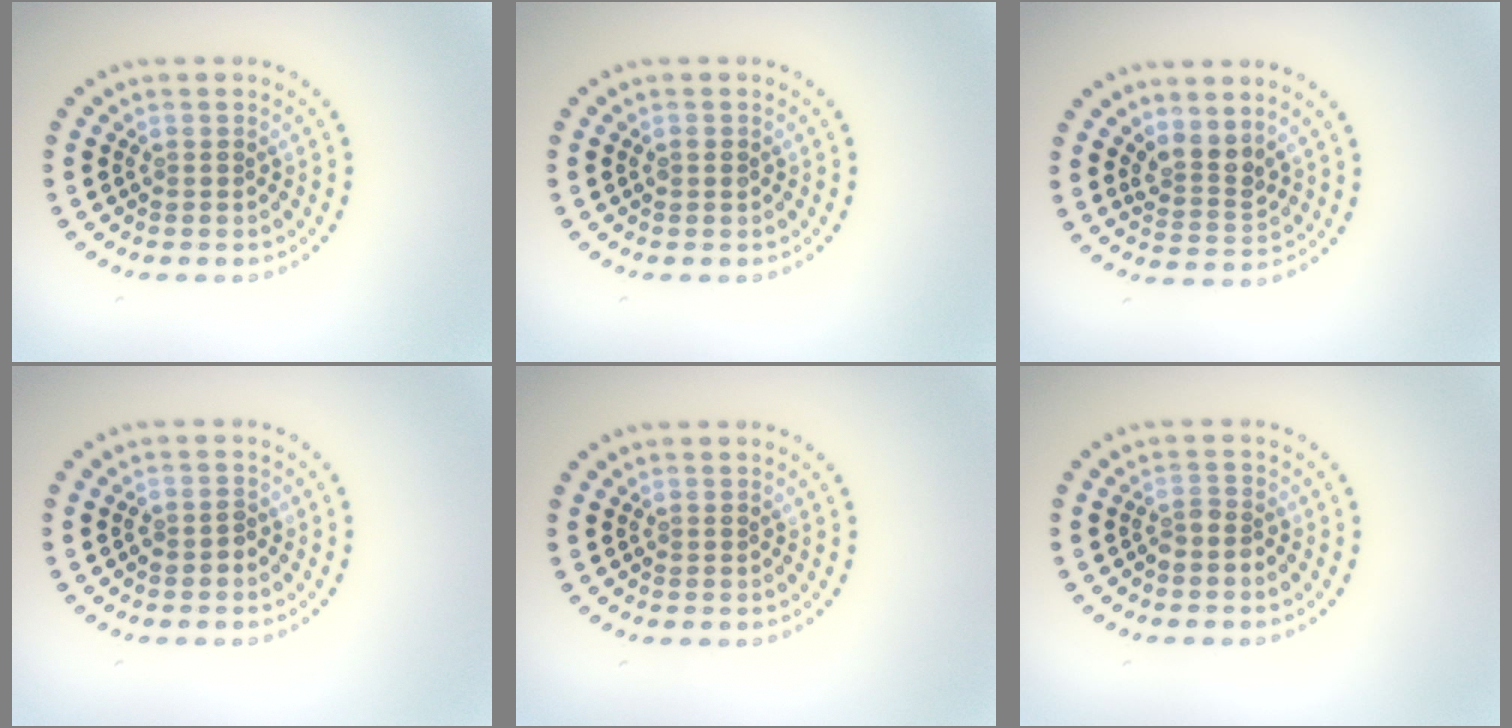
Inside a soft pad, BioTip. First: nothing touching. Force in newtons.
{"total": 0.7, "press": 0.7, "slide": 0.1}
{"total": 2.5, "press": 1.9, "slide": 1.7}
{"total": 1.1, "press": 1.0, "slide": 0.5}
{"total": 0.0}
{"total": 1.4, "press": 1.0, "slide": 1.0}